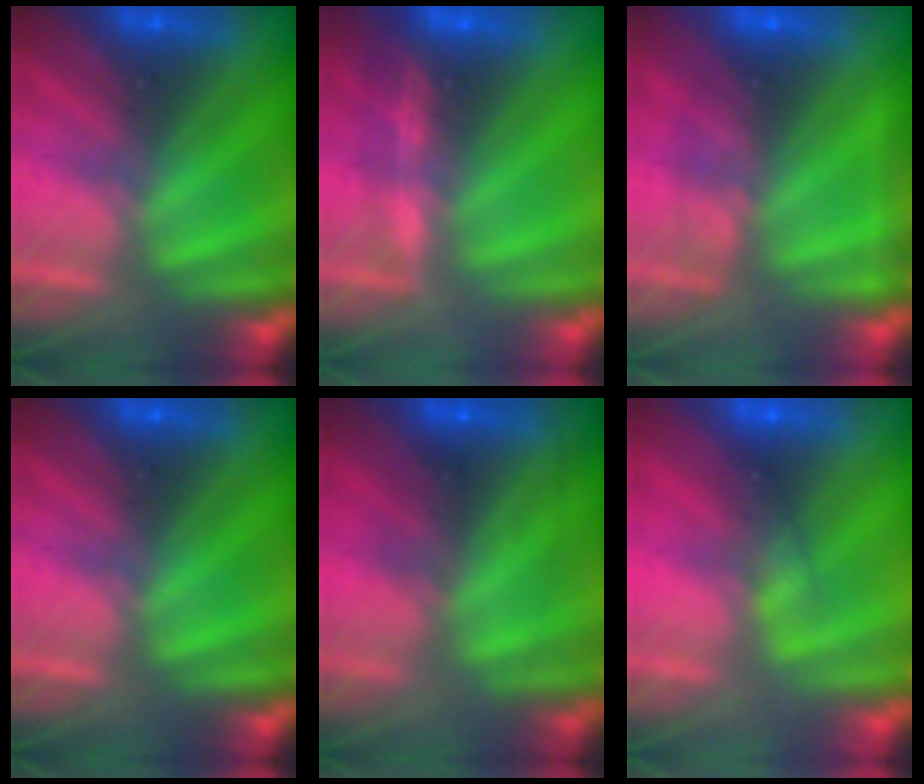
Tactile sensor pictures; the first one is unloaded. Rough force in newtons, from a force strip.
{"total": 1.5}
{"total": 2.1}
{"total": 0.0}
{"total": 2.2}
{"total": 3.0}